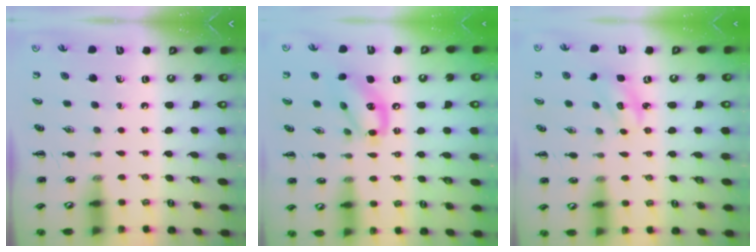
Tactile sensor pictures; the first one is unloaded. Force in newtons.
{"total": 13.5, "press": 13.2, "slide": 2.9}
{"total": 2.9, "press": 2.8, "slide": 0.6}